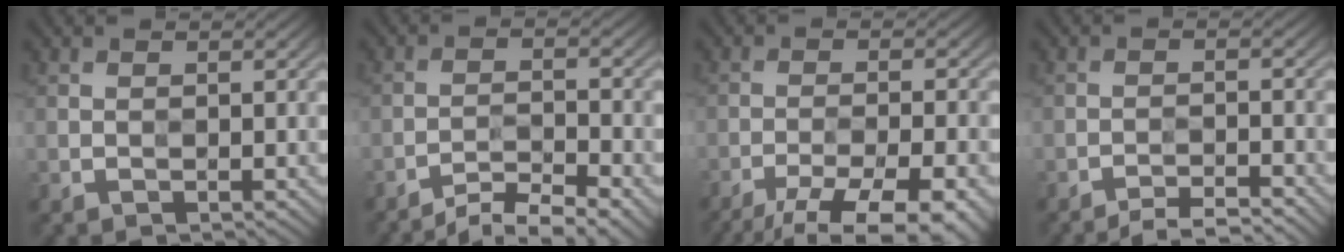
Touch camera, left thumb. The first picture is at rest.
{"total": 5.7, "force": [-4.6, 1.0, 3.1], "torque": [-0.061, 0.003, -0.081]}
{"total": 13.1, "force": [-10.3, 3.2, 7.4], "torque": [-0.123, -0.014, -0.136]}
{"total": 4.6, "force": [-4.0, 0.4, 2.2], "torque": [-0.034, 0.009, -0.073]}